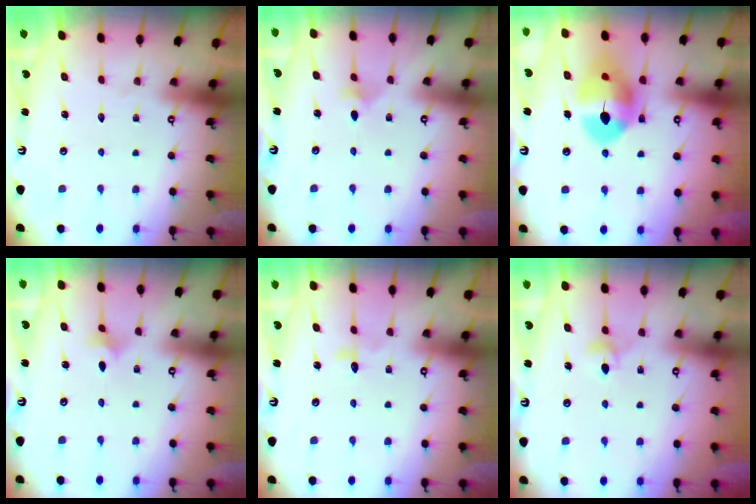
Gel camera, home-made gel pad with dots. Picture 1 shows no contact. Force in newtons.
{"total": 4.5, "press": 4.4, "slide": 1.0}
{"total": 13.6, "press": 13.5, "slide": 1.7}
{"total": 1.8, "press": 1.7, "slide": 0.5}
{"total": 3.1, "press": 3.0, "slide": 0.7}
{"total": 4.3, "press": 4.2, "slide": 0.6}